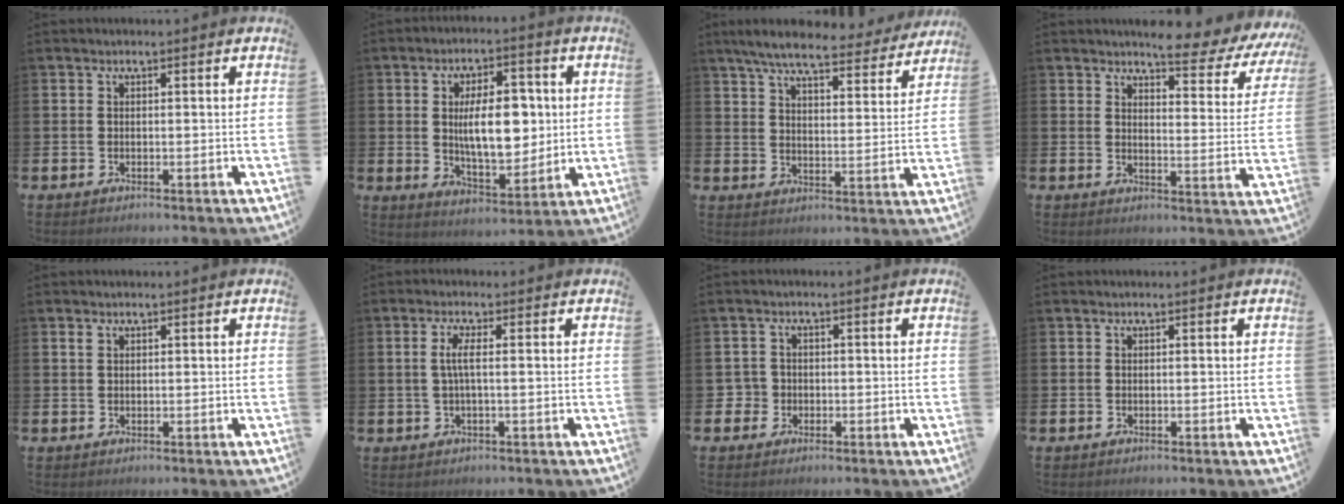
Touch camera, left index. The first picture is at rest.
{"total": 9.5, "force": [1.3, 4.6, 8.2], "torque": [-0.140, 0.010, 0.020]}
{"total": 7.5, "force": [6.8, 1.2, 2.9], "torque": [-0.070, -0.036, 0.116]}
{"total": 5.9, "force": [5.4, 1.1, 1.9], "torque": [-0.028, -0.047, 0.086]}
{"total": 0.9, "force": [0.7, 0.4, 0.4], "torque": [0.008, -0.003, 0.009]}
{"total": 2.3, "force": [0.3, 0.2, 2.3], "torque": [-0.046, 0.000, 0.003]}
{"total": 2.2, "force": [-0.5, 2.2, 0.4], "torque": [-0.009, 0.002, -0.016]}
{"total": 0.0}